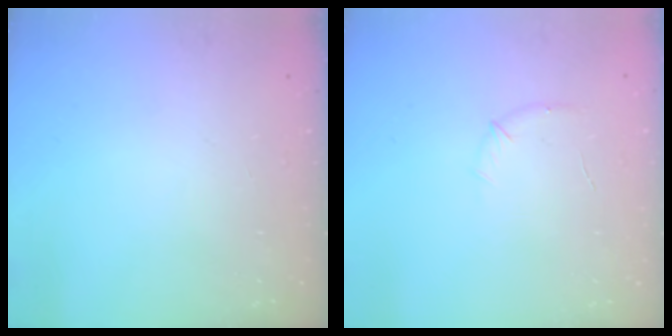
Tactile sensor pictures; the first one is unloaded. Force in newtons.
{"total": 5.5, "press": 5.3, "slide": 1.5}